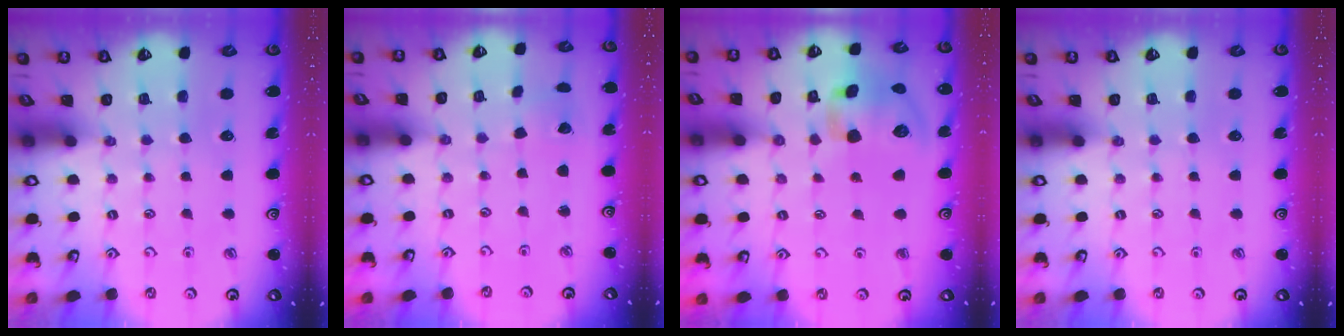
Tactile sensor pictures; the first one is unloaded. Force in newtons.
{"total": 1.4, "press": 1.4, "slide": 0.2}
{"total": 13.9, "press": 13.8, "slide": 2.0}
{"total": 0.0}